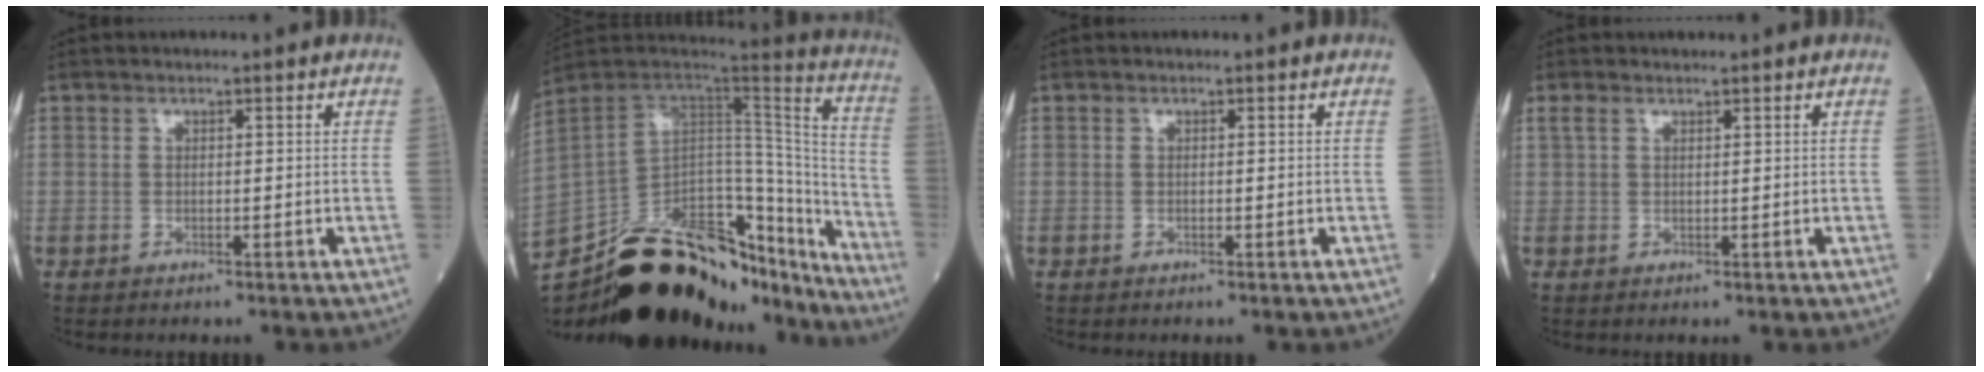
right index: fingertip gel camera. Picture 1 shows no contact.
{"total": 39.4, "force": [-29.1, 14.4, 22.3], "torque": [-0.422, -0.052, -0.442]}
{"total": 0.0}
{"total": 1.2, "force": [0.9, 0.5, 0.6], "torque": [-0.022, 0.016, 0.021]}